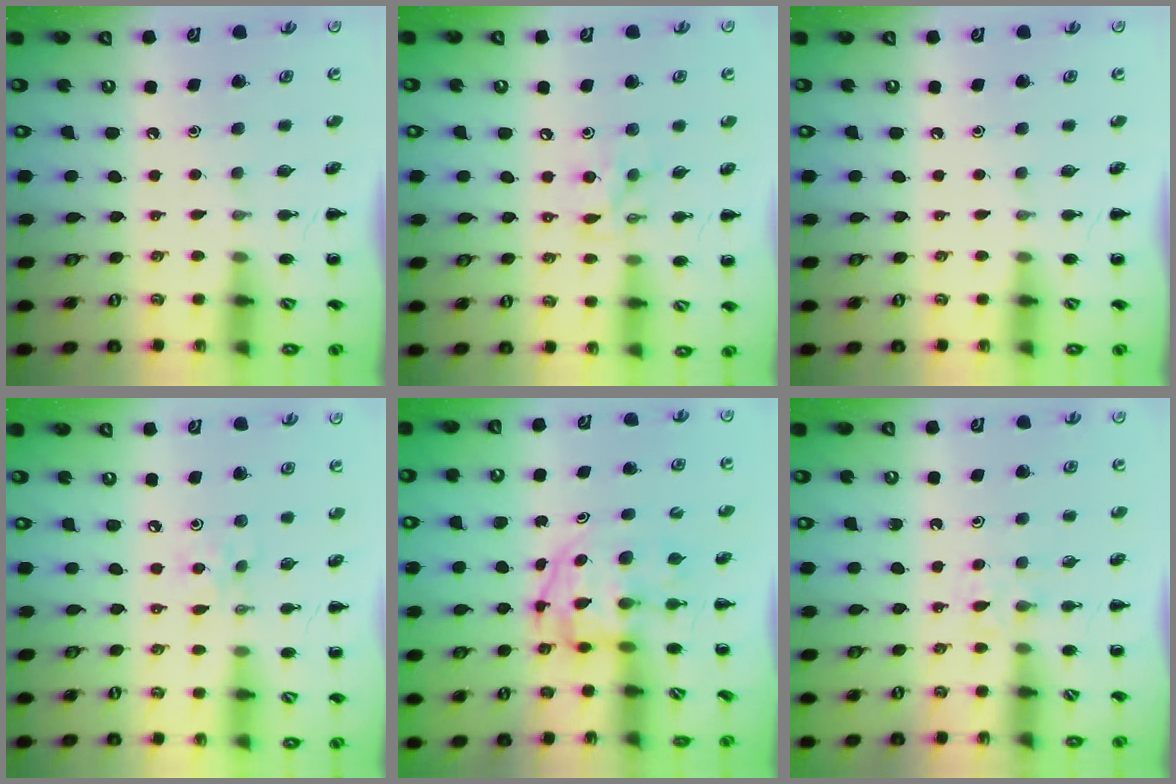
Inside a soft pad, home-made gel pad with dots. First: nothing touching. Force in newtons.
{"total": 8.7, "press": 8.6, "slide": 0.6}
{"total": 0.0}
{"total": 3.0, "press": 2.8, "slide": 1.0}
{"total": 3.3, "press": 3.3, "slide": 0.5}
{"total": 2.9, "press": 2.7, "slide": 1.2}